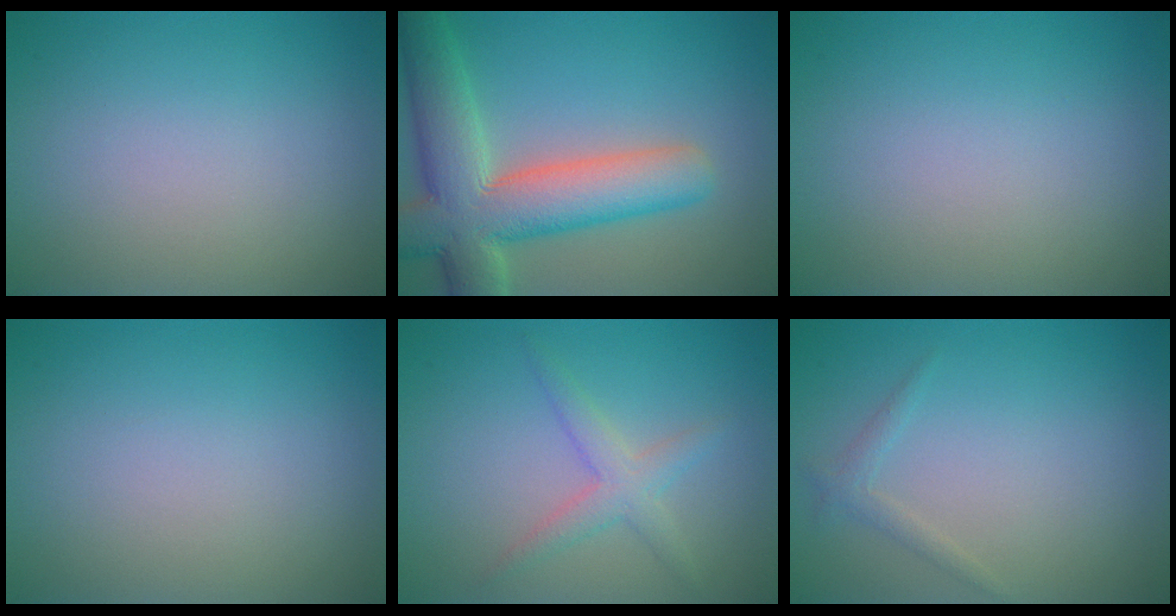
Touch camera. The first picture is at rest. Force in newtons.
{"total": 9.9, "press": 9.9, "slide": 0.8}
{"total": 0.0}
{"total": 0.0}
{"total": 2.4, "press": 2.4, "slide": 0.0}
{"total": 1.1, "press": 1.1, "slide": 0.1}